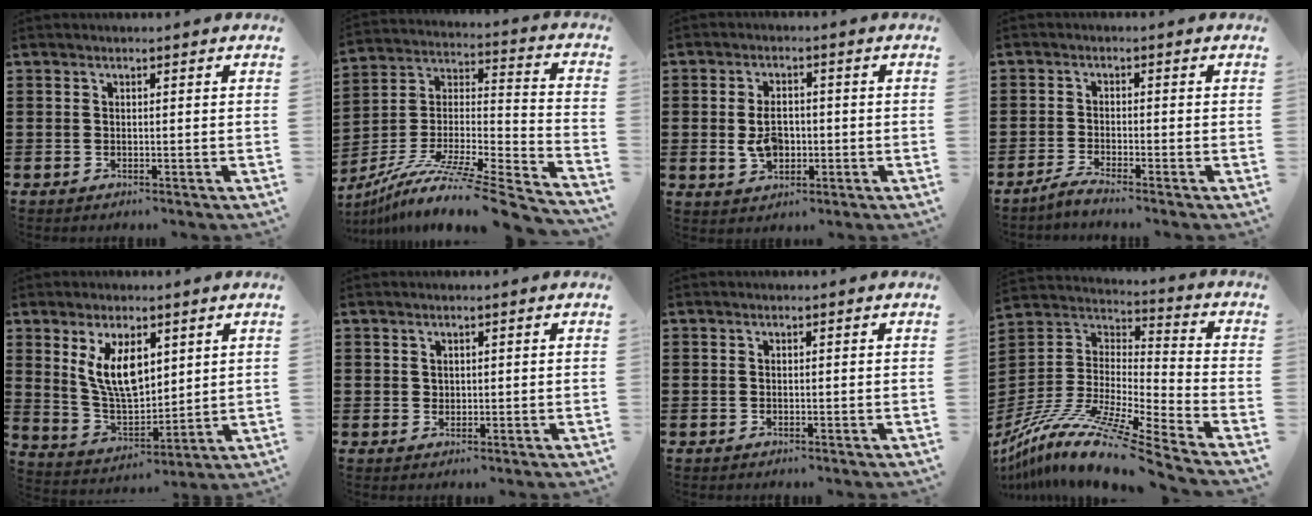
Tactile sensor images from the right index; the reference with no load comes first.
{"total": 10.3, "force": [-8.2, 0.6, 6.3], "torque": [-0.113, -0.009, -0.158]}
{"total": 4.9, "force": [-0.5, 3.0, 3.8], "torque": [-0.088, 0.000, -0.012]}
{"total": 2.2, "force": [-2.0, -0.3, 0.7], "torque": [-0.020, -0.001, -0.040]}
{"total": 9.1, "force": [3.8, 4.2, 7.1], "torque": [-0.157, 0.000, 0.069]}
{"total": 1.1, "force": [0.7, 0.8, 0.2], "torque": [-0.005, 0.002, 0.014]}
{"total": 0.0}
{"total": 13.7, "force": [-11.2, 0.3, 8.0], "torque": [-0.167, 0.003, -0.219]}